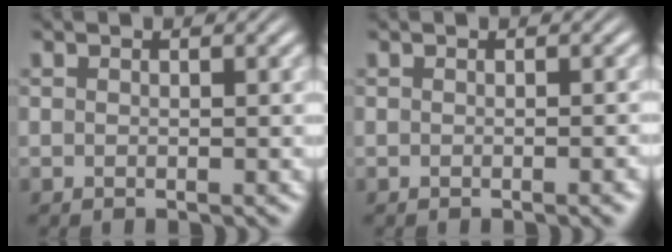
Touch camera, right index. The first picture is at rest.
{"total": 0.6, "force": [-0.4, -0.1, 0.4], "torque": [-0.003, 0.006, -0.009]}